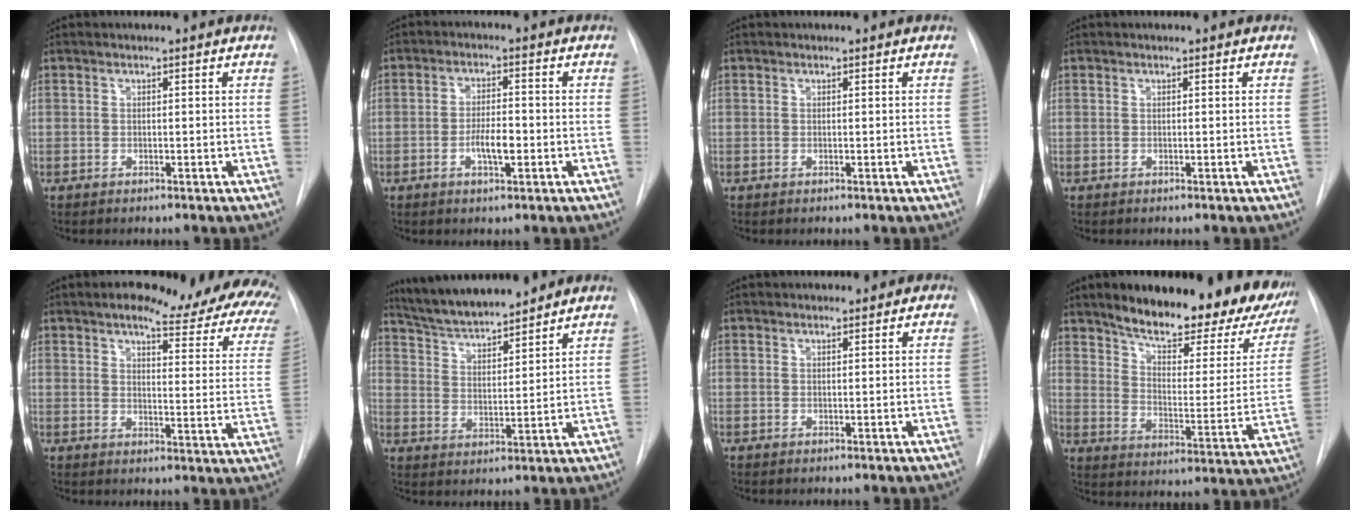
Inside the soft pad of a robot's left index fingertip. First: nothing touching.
{"total": 4.5, "force": [-1.4, 1.4, 4.1], "torque": [-0.074, 0.002, -0.022]}
{"total": 0.0}
{"total": 0.0}
{"total": 21.2, "force": [16.2, 5.3, 12.6], "torque": [-0.144, -0.026, 0.169]}
{"total": 11.0, "force": [10.0, 1.1, 4.2], "torque": [-0.073, 0.013, 0.182]}
{"total": 0.6, "force": [0.4, 0.4, 0.1], "torque": [0.003, -0.001, 0.002]}
{"total": 26.4, "force": [20.8, 7.5, 14.4], "torque": [-0.200, -0.034, 0.263]}